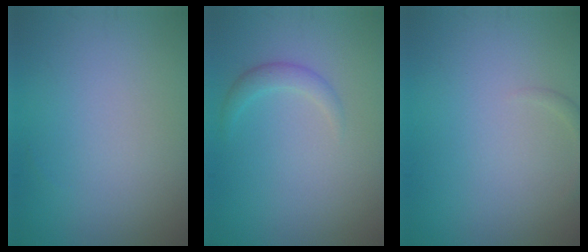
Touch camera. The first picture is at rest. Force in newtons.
{"total": 1.5, "press": 1.5, "slide": 0.0}
{"total": 0.7, "press": 0.7, "slide": 0.0}